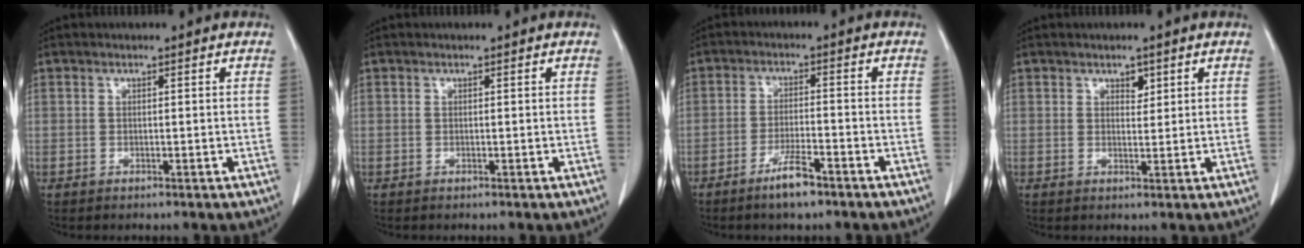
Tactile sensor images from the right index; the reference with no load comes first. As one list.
[{"total": 0.0}, {"total": 5.2, "force": [-3.7, 0.7, 3.6], "torque": [-0.070, -0.003, -0.064]}, {"total": 1.7, "force": [1.1, 1.0, 0.9], "torque": [-0.010, -0.004, 0.018]}]